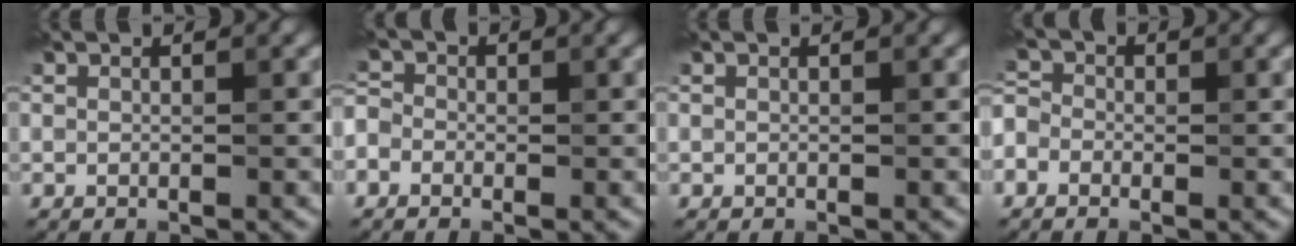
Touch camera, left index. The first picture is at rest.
{"total": 3.2, "force": [-1.9, 2.6, 0.6], "torque": [0.002, 0.012, -0.056]}
{"total": 0.0}
{"total": 3.8, "force": [-2.2, 3.0, 0.9], "torque": [-0.006, 0.011, -0.061]}